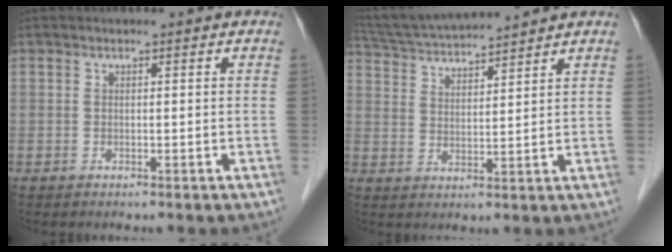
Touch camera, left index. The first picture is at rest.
{"total": 11.1, "force": [10.4, -0.4, 3.9], "torque": [-0.080, 0.022, 0.180]}